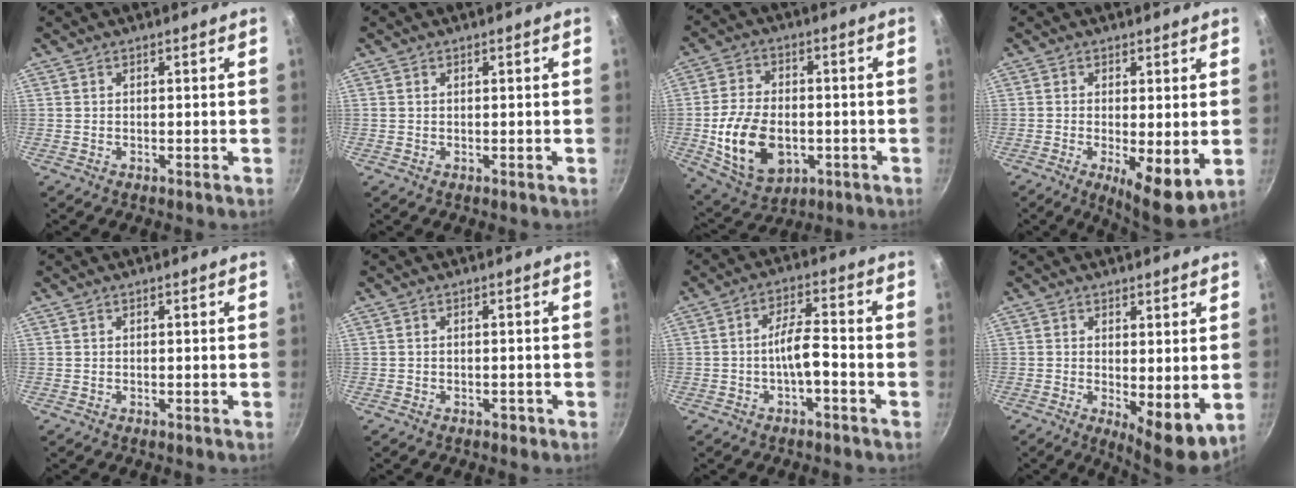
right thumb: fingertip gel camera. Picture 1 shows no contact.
{"total": 0.0}
{"total": 15.6, "force": [-3.1, 10.2, 11.4], "torque": [-0.196, 0.007, -0.040]}
{"total": 8.6, "force": [-1.1, 2.6, 8.2], "torque": [-0.117, -0.018, -0.010]}
{"total": 0.0}
{"total": 1.2, "force": [-0.8, 0.8, 0.6], "torque": [-0.004, 0.011, -0.004]}
{"total": 5.7, "force": [-2.3, 1.7, 4.9], "torque": [-0.087, 0.033, -0.041]}
{"total": 7.8, "force": [0.1, 2.9, 7.3], "torque": [-0.095, -0.024, 0.007]}